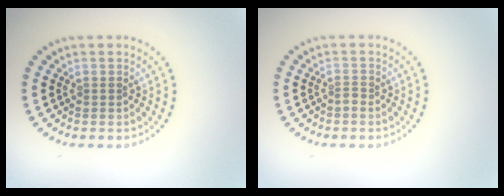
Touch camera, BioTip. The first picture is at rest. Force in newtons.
{"total": 0.7, "press": 0.5, "slide": 0.6}